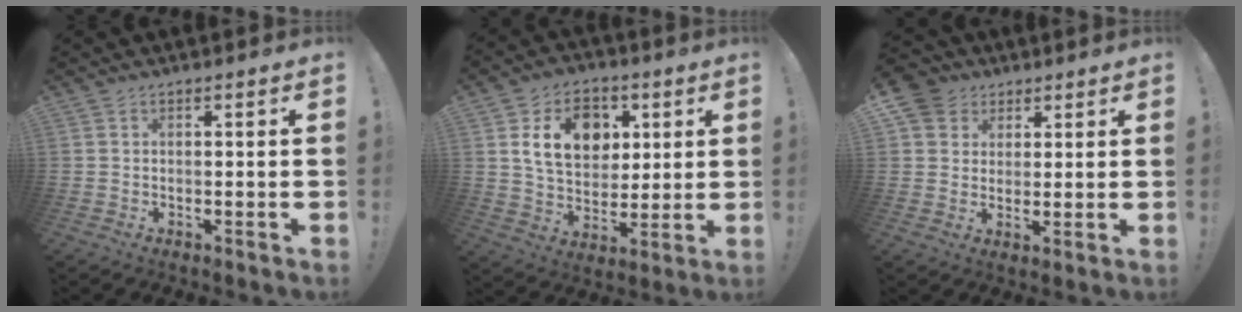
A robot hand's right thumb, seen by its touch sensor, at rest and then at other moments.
{"total": 16.1, "force": [5.3, 12.4, 8.9], "torque": [-0.120, -0.012, 0.102]}
{"total": 7.6, "force": [3.9, 6.4, 1.6], "torque": [-0.028, -0.019, 0.080]}